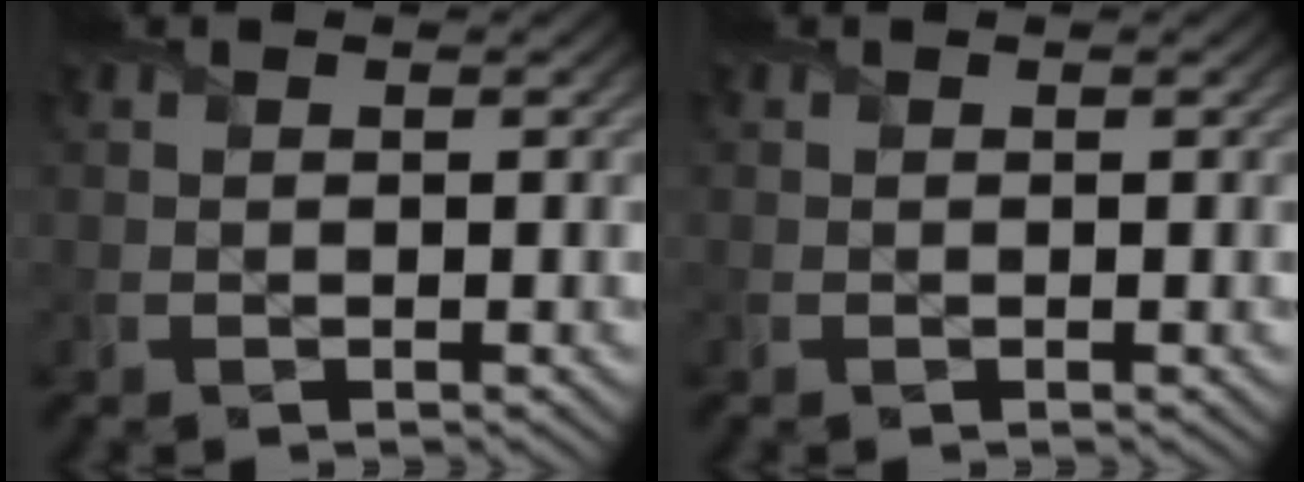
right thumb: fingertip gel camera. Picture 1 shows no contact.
{"total": 0.0}